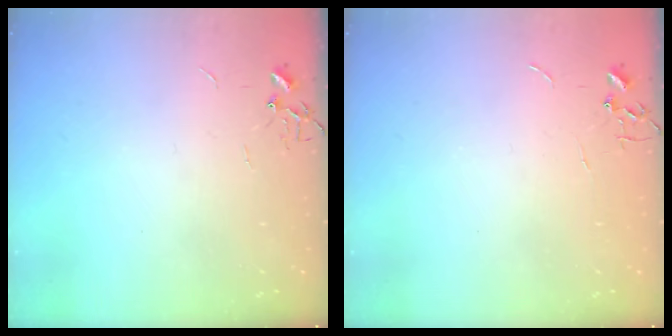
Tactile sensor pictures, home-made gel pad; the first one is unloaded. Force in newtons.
{"total": 0.0}